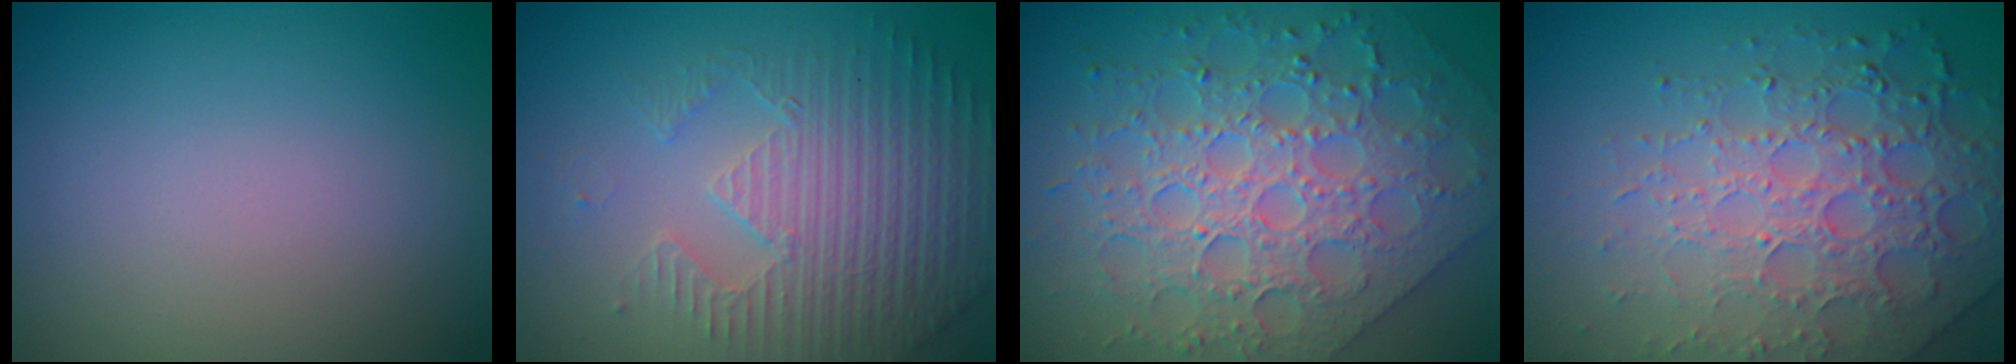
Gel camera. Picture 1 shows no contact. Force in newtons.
{"total": 4.2, "press": 4.1, "slide": 0.9}
{"total": 6.8, "press": 6.0, "slide": 3.3}
{"total": 7.1, "press": 5.1, "slide": 4.9}